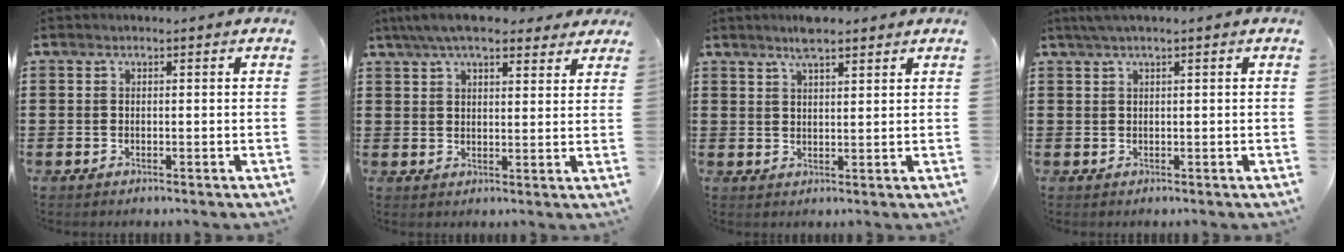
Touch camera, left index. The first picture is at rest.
{"total": 7.2, "force": [5.9, 1.8, 3.7], "torque": [-0.079, -0.005, 0.107]}
{"total": 4.2, "force": [3.4, 0.8, 2.4], "torque": [-0.053, 0.001, 0.061]}
{"total": 1.3, "force": [0.8, 0.0, 1.0], "torque": [-0.019, 0.000, 0.015]}